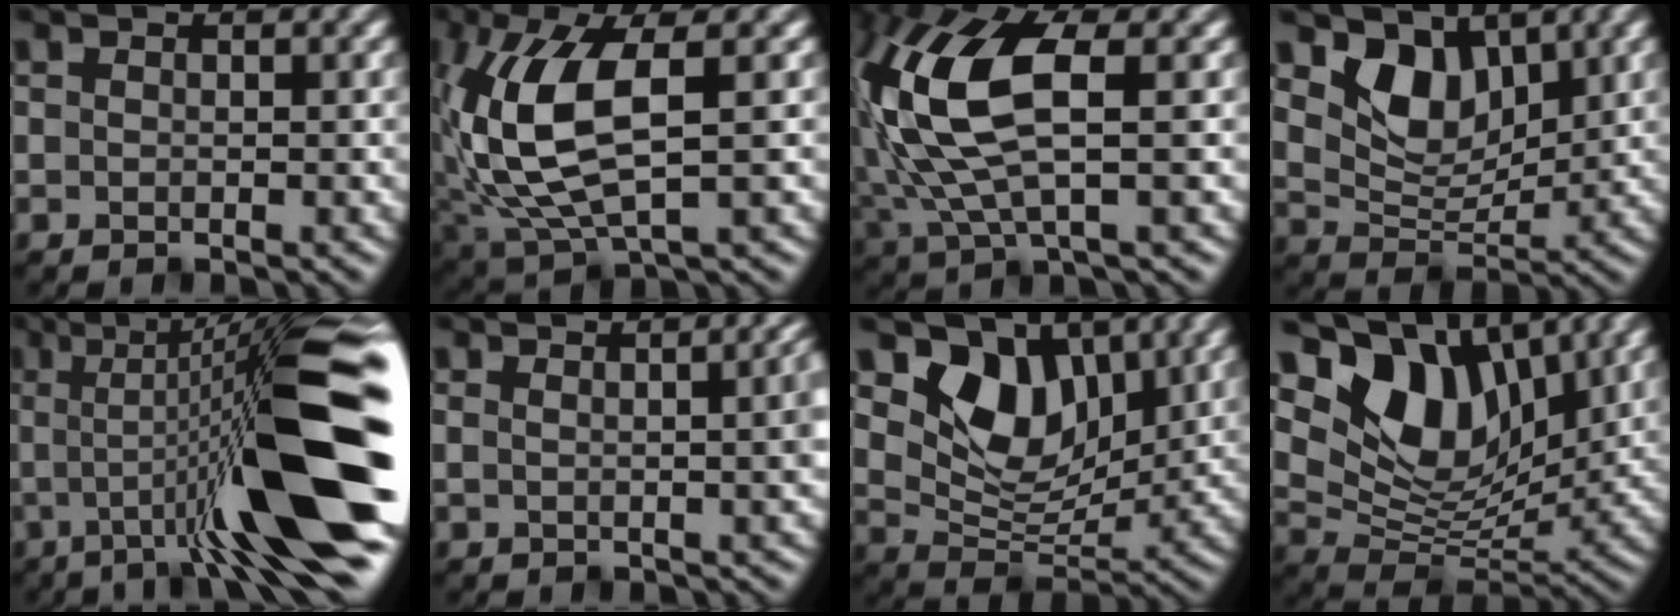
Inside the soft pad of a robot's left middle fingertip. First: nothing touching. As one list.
[{"total": 9.0, "force": [1.0, 4.0, 8.1], "torque": [-0.191, -0.002, 0.024]}, {"total": 10.5, "force": [1.1, 4.7, 9.4], "torque": [-0.218, 0.010, 0.019]}, {"total": 5.3, "force": [2.9, 3.2, 3.1], "torque": [-0.066, -0.011, 0.047]}, {"total": 13.2, "force": [-1.4, 2.4, 12.9], "torque": [-0.184, 0.010, -0.029]}, {"total": 6.5, "force": [1.9, 3.0, 5.4], "torque": [-0.019, 0.038, -0.005]}, {"total": 7.1, "force": [3.2, 4.7, 4.2], "torque": [-0.077, -0.013, 0.053]}, {"total": 11.0, "force": [5.1, 6.7, 7.1], "torque": [-0.134, -0.002, 0.092]}]